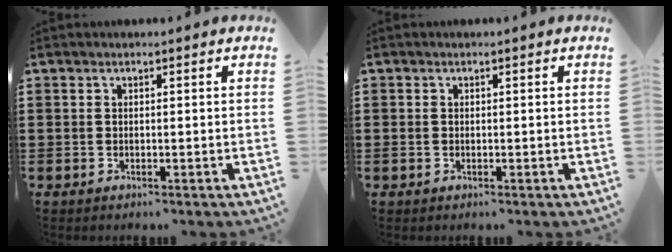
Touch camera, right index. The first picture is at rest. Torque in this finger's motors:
{"motor_torque": [0.49, 1.34, 0.08, -0.01]}